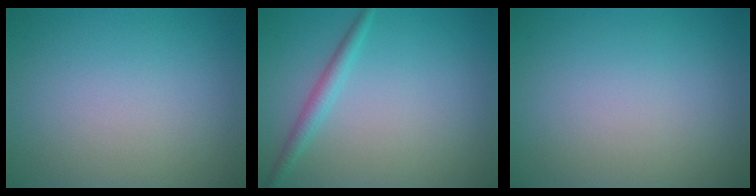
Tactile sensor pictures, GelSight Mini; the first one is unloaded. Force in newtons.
{"total": 1.8, "press": 1.8, "slide": 0.0}
{"total": 0.0}